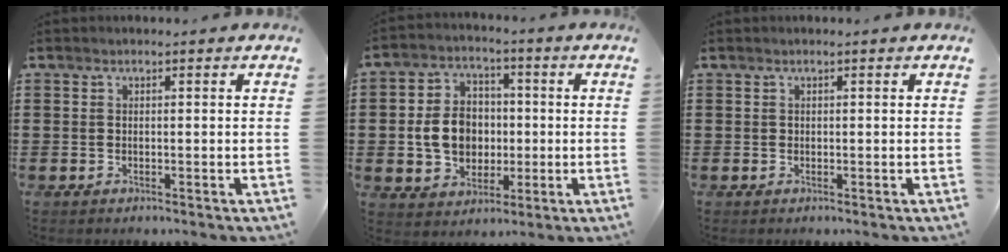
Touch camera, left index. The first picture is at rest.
{"total": 8.1, "force": [-0.5, 6.8, 4.3], "torque": [-0.102, 0.014, -0.011]}
{"total": 0.0}